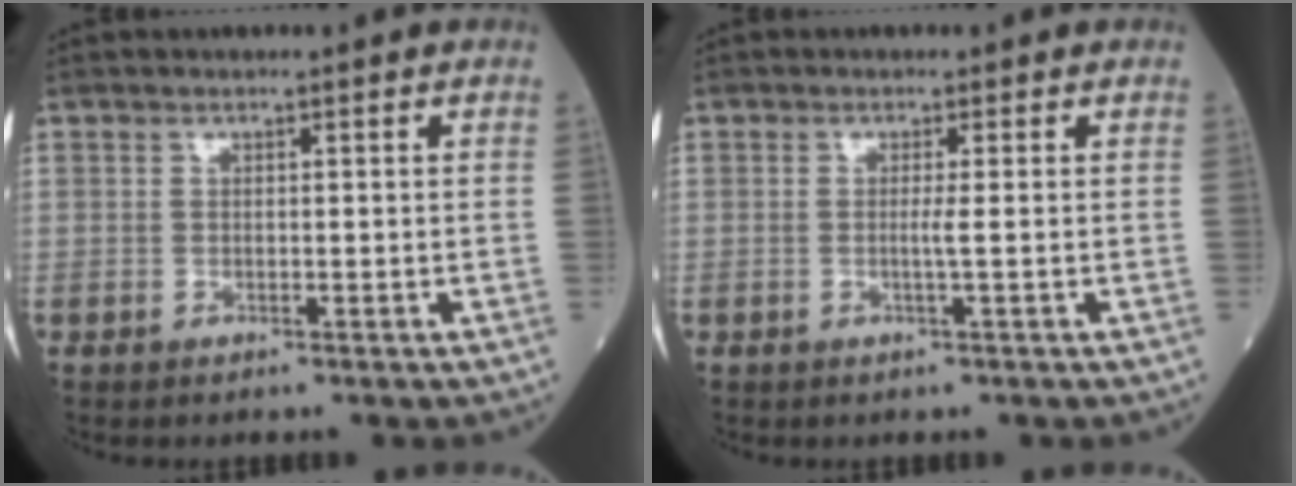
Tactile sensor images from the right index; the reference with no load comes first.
{"total": 1.4, "force": [-0.2, -0.5, 1.3], "torque": [-0.022, -0.001, -0.007]}